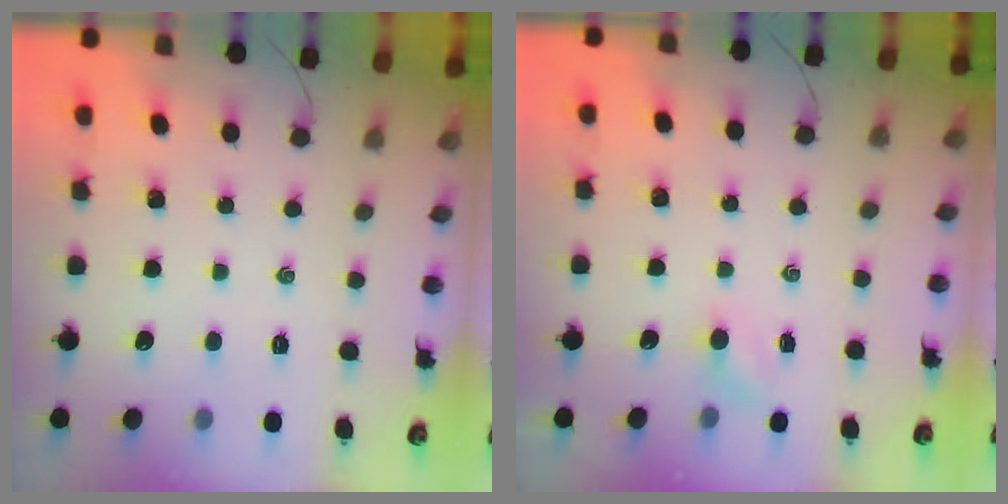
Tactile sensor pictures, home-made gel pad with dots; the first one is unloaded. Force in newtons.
{"total": 2.6, "press": 2.4, "slide": 0.8}